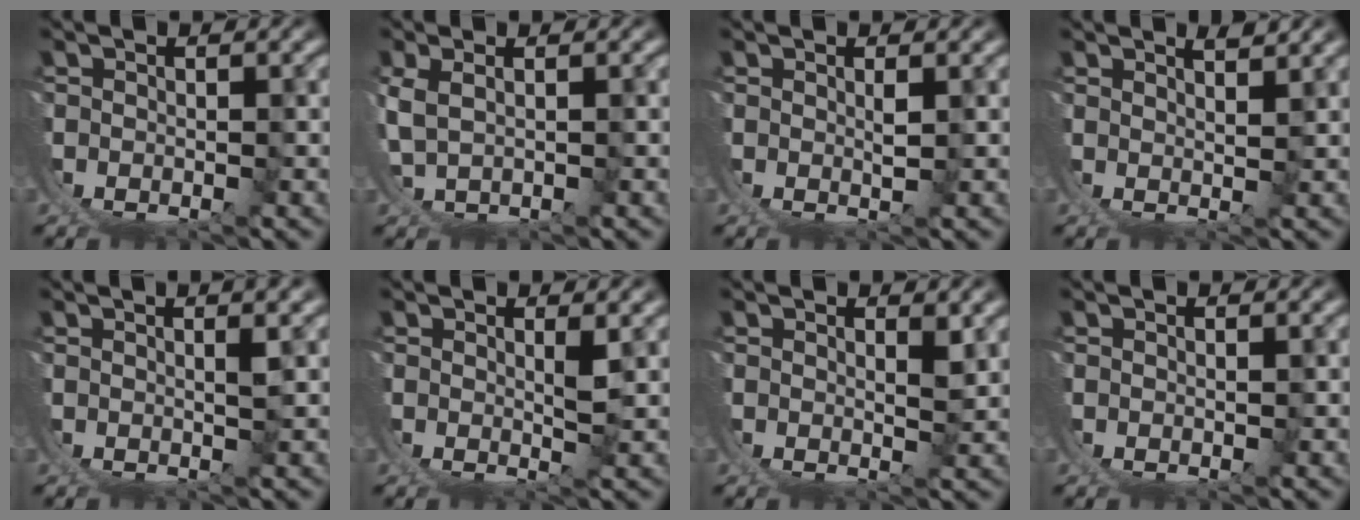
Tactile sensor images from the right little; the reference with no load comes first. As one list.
[{"total": 1.9, "force": [1.5, -1.1, 0.4], "torque": [-0.012, 0.007, 0.041]}, {"total": 1.3, "force": [0.6, -1.0, 0.7], "torque": [-0.010, -0.004, 0.015]}, {"total": 2.3, "force": [1.8, -1.2, 0.6], "torque": [-0.004, -0.003, 0.035]}, {"total": 2.0, "force": [1.1, -1.3, 1.0], "torque": [-0.006, 0.007, 0.020]}, {"total": 1.8, "force": [0.9, -1.2, 1.0], "torque": [-0.008, -0.009, 0.018]}, {"total": 1.7, "force": [1.2, -0.9, 0.8], "torque": [-0.002, -0.008, 0.024]}, {"total": 0.6, "force": [0.3, -0.5, 0.0], "torque": [0.004, 0.002, 0.007]}]